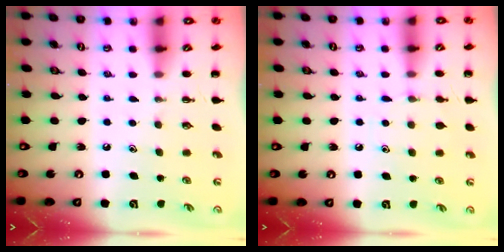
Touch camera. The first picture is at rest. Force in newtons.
{"total": 5.2, "press": 4.9, "slide": 1.7}